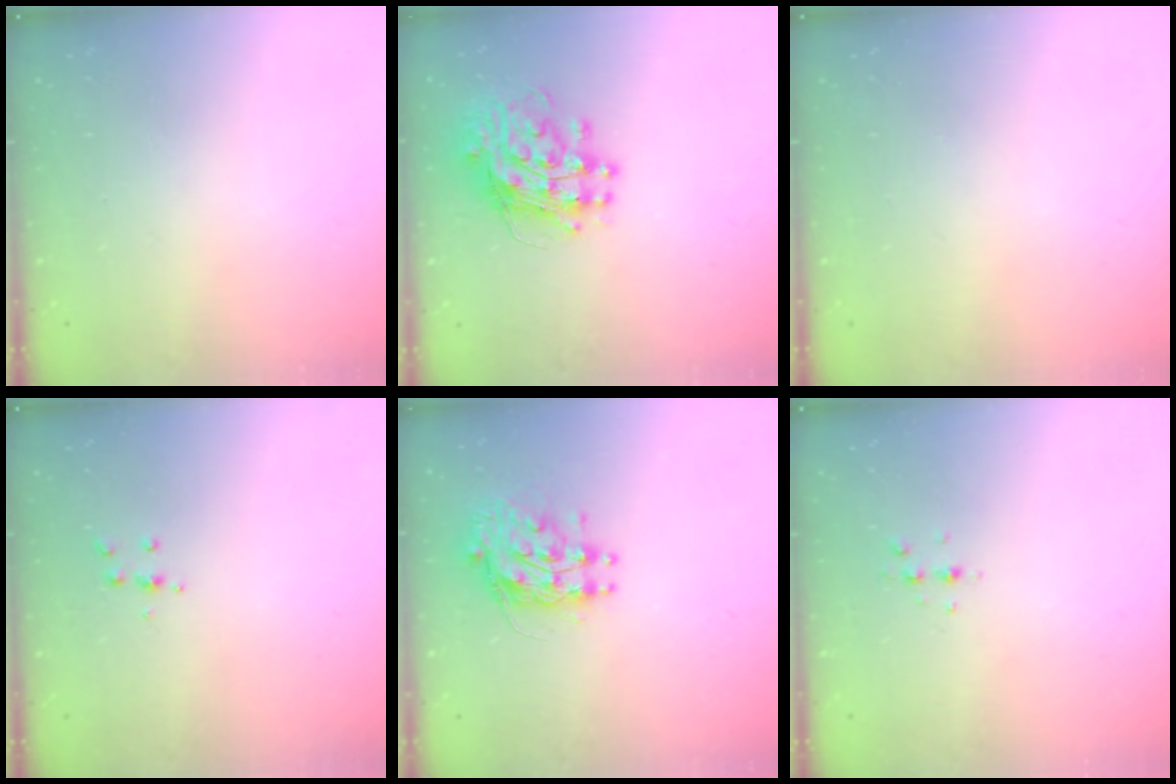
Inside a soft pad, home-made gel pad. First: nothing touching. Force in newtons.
{"total": 13.1, "press": 13.1, "slide": 1.3}
{"total": 0.0}
{"total": 5.0, "press": 4.9, "slide": 0.8}
{"total": 10.4, "press": 10.4, "slide": 0.9}
{"total": 3.6, "press": 3.5, "slide": 0.7}